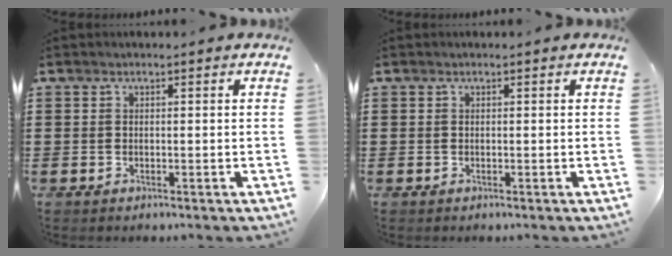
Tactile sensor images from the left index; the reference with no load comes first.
{"total": 0.0}